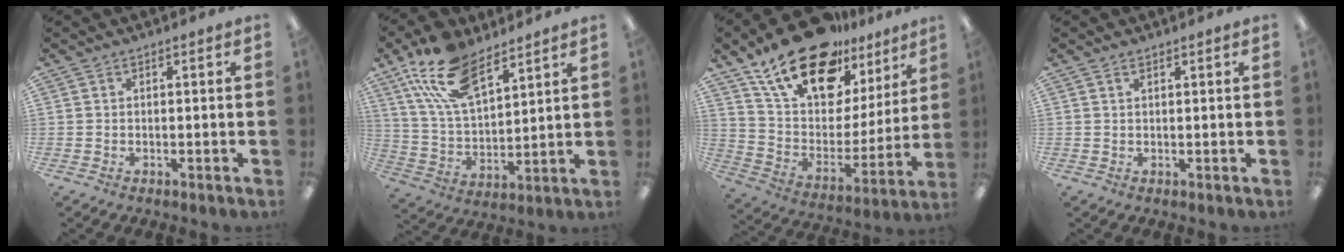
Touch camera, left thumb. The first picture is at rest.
{"total": 17.6, "force": [11.0, 8.5, 10.8], "torque": [-0.228, -0.037, 0.197]}
{"total": 22.2, "force": [16.5, 10.1, 10.8], "torque": [-0.198, -0.104, 0.296]}
{"total": 0.9, "force": [0.6, 0.3, 0.6], "torque": [-0.013, 0.001, 0.011]}